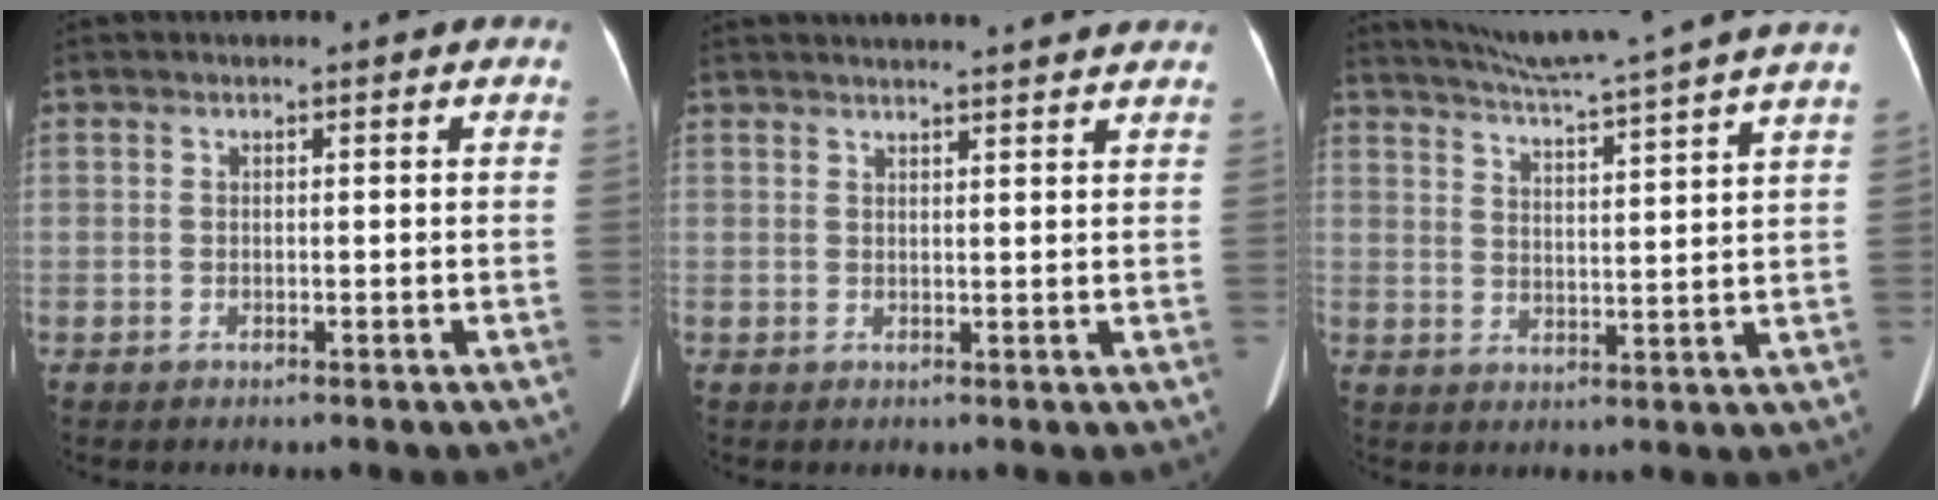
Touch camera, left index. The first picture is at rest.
{"total": 11.7, "force": [11.0, 0.3, 4.0], "torque": [-0.053, 0.019, 0.127]}
{"total": 17.5, "force": [15.5, -2.2, 7.7], "torque": [-0.140, -0.024, 0.210]}